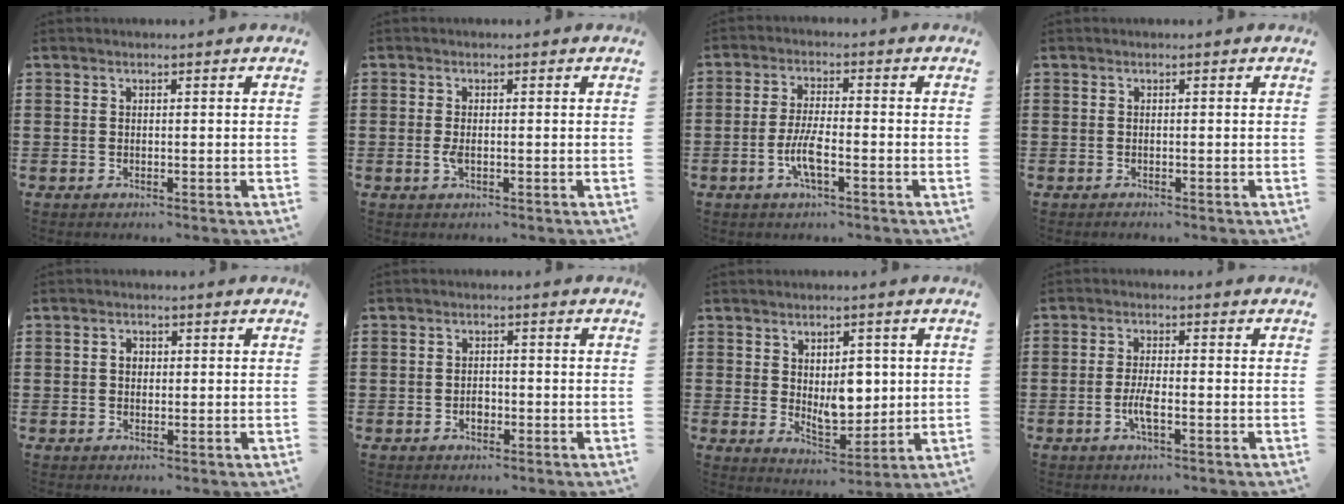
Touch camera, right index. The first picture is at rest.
{"total": 1.7, "force": [-0.2, 0.6, 1.6], "torque": [-0.044, -0.006, -0.009]}
{"total": 5.0, "force": [-1.8, 1.3, 4.5], "torque": [-0.104, -0.005, -0.041]}
{"total": 0.0}
{"total": 1.6, "force": [0.2, 1.2, 1.1], "torque": [-0.023, 0.008, 0.002]}
{"total": 1.8, "force": [-0.6, 1.4, 1.0], "torque": [-0.013, -0.001, -0.015]}
{"total": 6.6, "force": [1.5, 4.2, 4.8], "torque": [-0.069, -0.005, 0.023]}
{"total": 3.4, "force": [-1.2, 0.8, 3.1], "torque": [-0.068, -0.003, -0.026]}